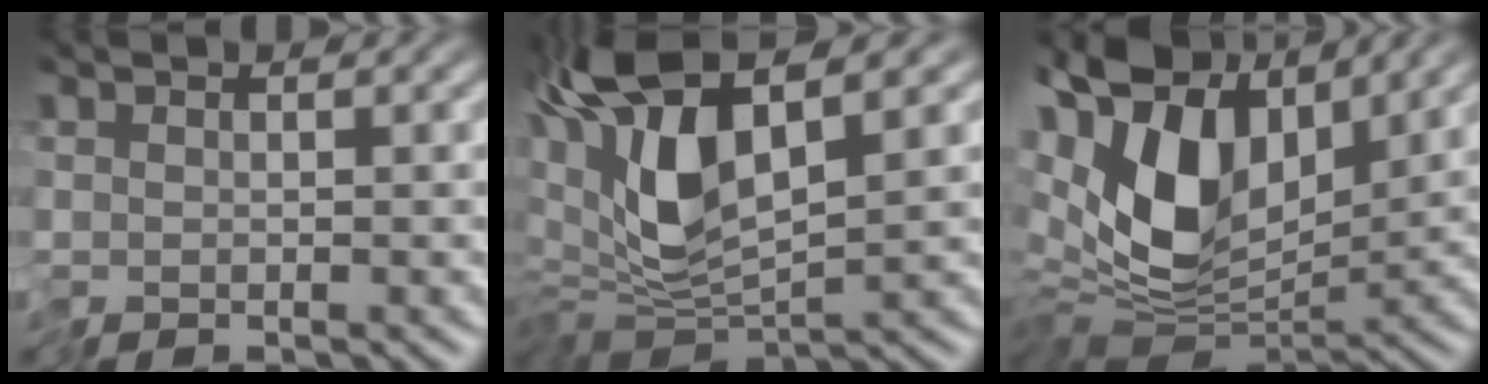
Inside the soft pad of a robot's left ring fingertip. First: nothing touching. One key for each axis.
{"total": 9.8, "fx": 2.0, "fy": 4.2, "fz": 8.6, "tx": -0.193, "ty": -0.008, "tz": 0.038}
{"total": 11.1, "fx": 2.8, "fy": 6.2, "fz": 8.8, "tx": -0.183, "ty": 0.007, "tz": 0.043}